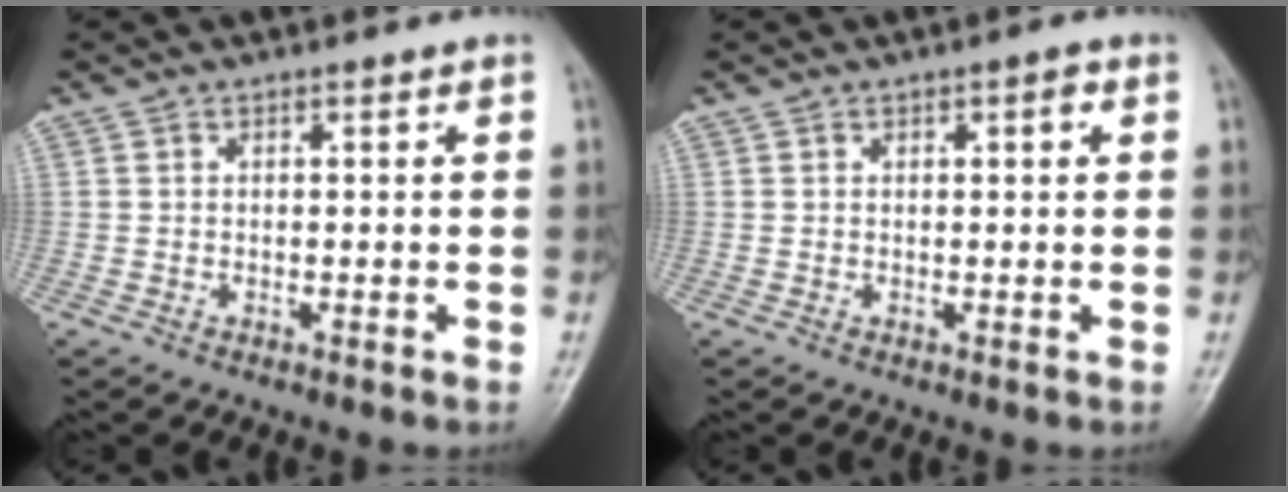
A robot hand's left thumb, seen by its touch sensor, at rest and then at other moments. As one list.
[{"total": 1.8, "force": [0.7, 0.7, 1.5], "torque": [-0.016, 0.001, 0.008]}]